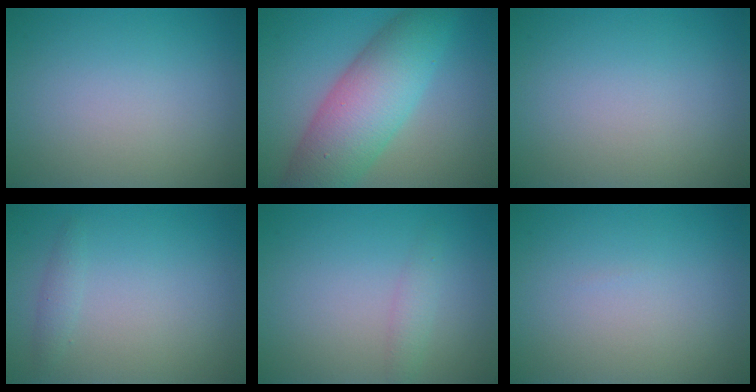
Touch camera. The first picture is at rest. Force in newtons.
{"total": 8.8, "press": 8.8, "slide": 0.3}
{"total": 0.0}
{"total": 1.0, "press": 1.0, "slide": 0.0}
{"total": 1.3, "press": 1.3, "slide": 0.0}
{"total": 0.0}